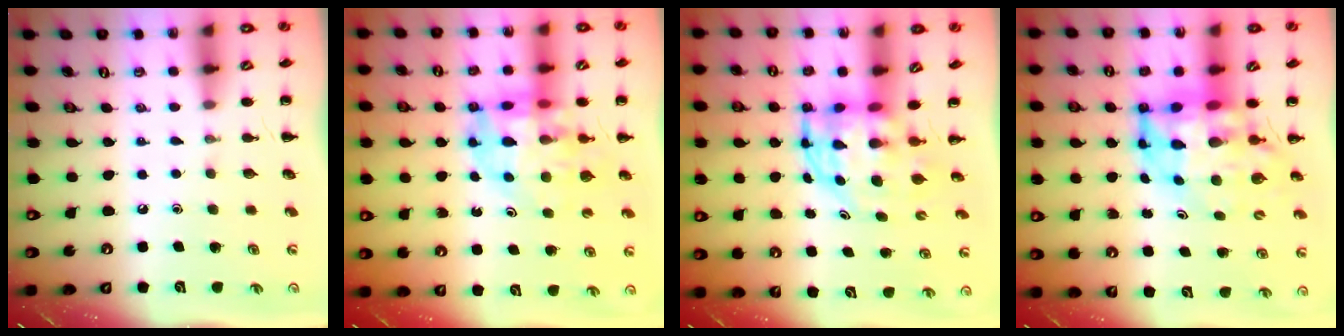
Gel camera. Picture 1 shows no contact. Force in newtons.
{"total": 13.0, "press": 12.5, "slide": 3.7}
{"total": 5.3, "press": 5.1, "slide": 1.6}
{"total": 9.7, "press": 9.2, "slide": 2.9}